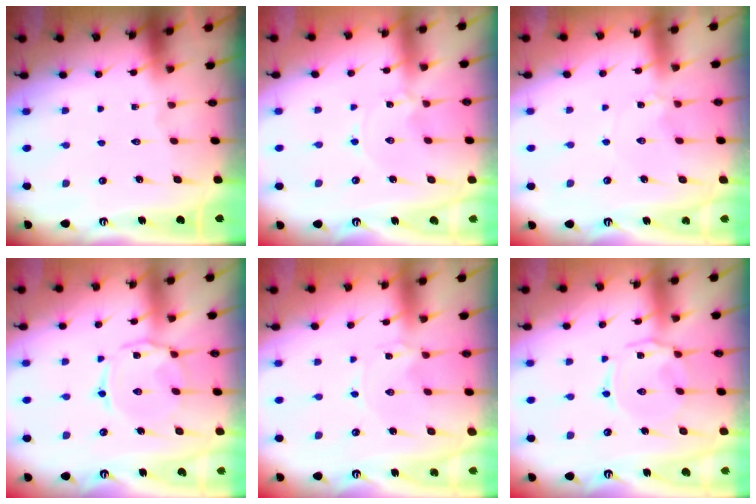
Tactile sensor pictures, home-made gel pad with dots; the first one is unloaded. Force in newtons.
{"total": 0.0}
{"total": 1.0, "press": 1.0, "slide": 0.2}
{"total": 3.5, "press": 3.5, "slide": 0.3}
{"total": 0.0}
{"total": 2.9, "press": 2.9, "slide": 0.5}